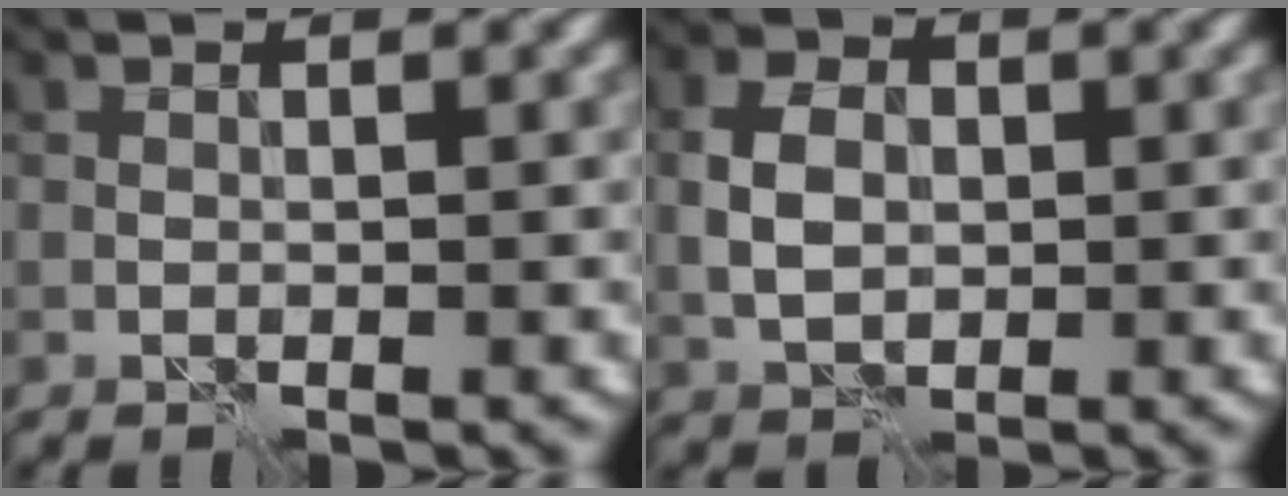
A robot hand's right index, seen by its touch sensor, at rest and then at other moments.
{"total": 3.7, "force": [-0.1, 2.7, 2.6], "torque": [-0.054, 0.004, -0.005]}